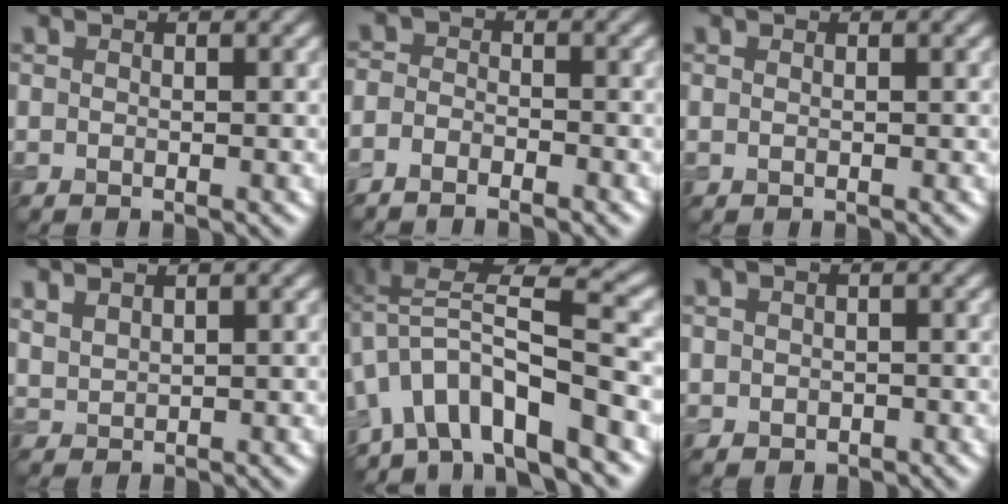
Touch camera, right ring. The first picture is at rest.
{"total": 2.5, "force": [-2.0, 1.0, 1.3], "torque": [-0.013, 0.003, -0.042]}
{"total": 0.7, "force": [0.3, 0.3, 0.5], "torque": [-0.010, -0.005, -0.003]}
{"total": 1.8, "force": [1.6, 0.6, 0.7], "torque": [-0.017, 0.007, 0.037]}
{"total": 8.7, "force": [-4.2, 3.0, 7.0], "torque": [-0.113, 0.017, -0.084]}
{"total": 1.1, "force": [-0.1, 1.1, 0.3], "torque": [0.000, -0.006, -0.003]}